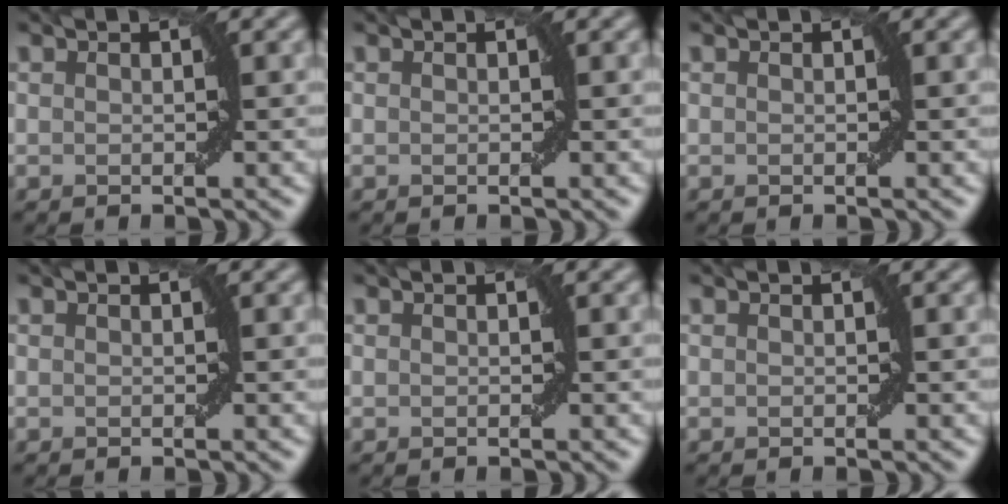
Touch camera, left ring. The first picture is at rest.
{"total": 0.0}
{"total": 0.0}
{"total": 0.0}
{"total": 0.0}
{"total": 0.0}